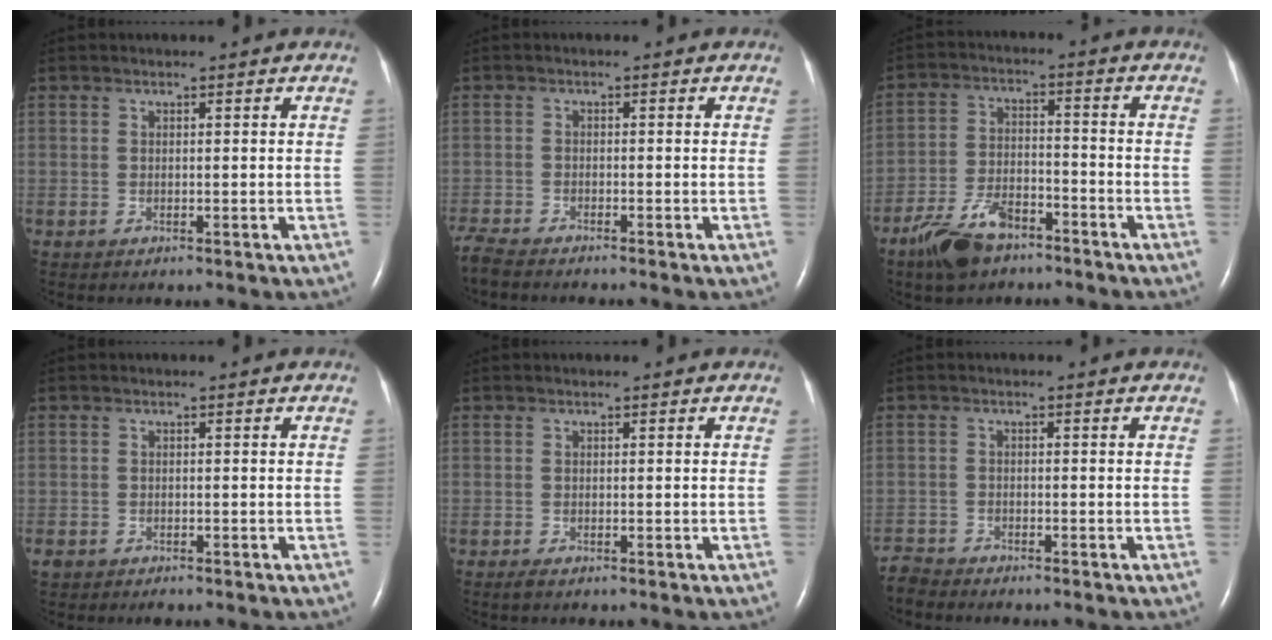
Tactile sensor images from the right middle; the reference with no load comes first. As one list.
[{"total": 4.7, "force": [-4.3, -0.1, 1.7], "torque": [-0.034, -0.019, -0.077]}, {"total": 9.0, "force": [-6.4, 3.7, 5.2], "torque": [-0.109, -0.006, -0.117]}, {"total": 2.3, "force": [-1.7, 1.1, 1.0], "torque": [-0.021, -0.006, -0.024]}, {"total": 0.5, "force": [-0.4, 0.0, 0.4], "torque": [-0.013, -0.004, -0.006]}, {"total": 2.7, "force": [-2.7, 0.0, -0.3], "torque": [0.001, -0.016, -0.052]}]